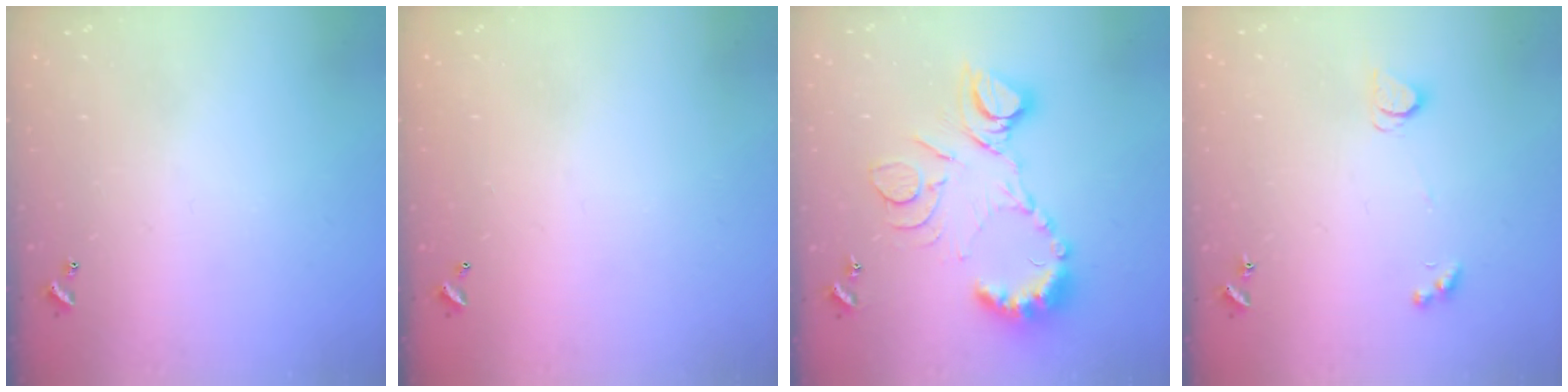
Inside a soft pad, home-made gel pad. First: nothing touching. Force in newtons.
{"total": 2.9, "press": 2.9, "slide": 0.1}
{"total": 16.3, "press": 16.2, "slide": 1.7}
{"total": 2.4, "press": 2.4, "slide": 0.4}